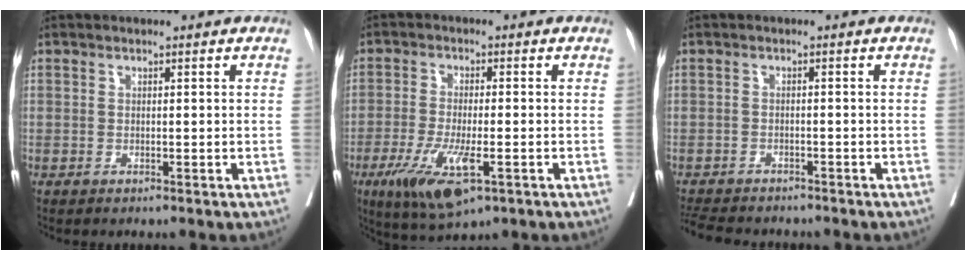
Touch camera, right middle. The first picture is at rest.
{"total": 9.5, "force": [-4.2, 2.4, 8.1], "torque": [-0.155, -0.023, -0.065]}
{"total": 9.0, "force": [-8.0, 2.4, 3.2], "torque": [-0.069, -0.011, -0.116]}